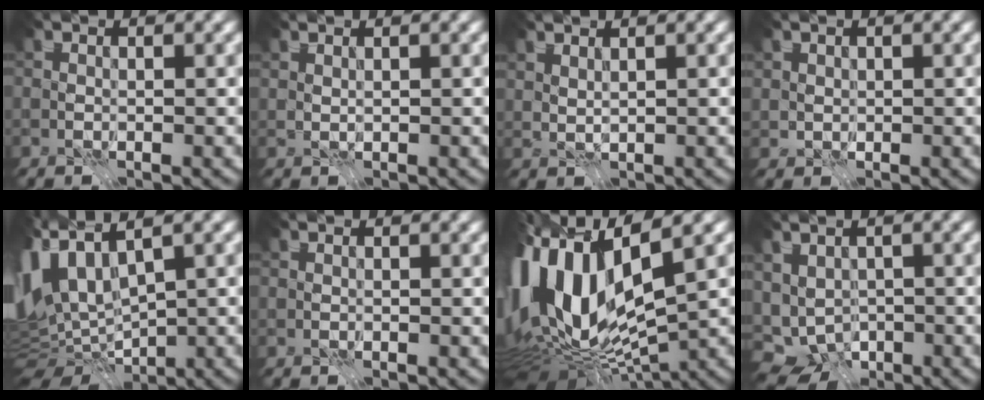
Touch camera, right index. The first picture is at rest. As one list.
[{"total": 0.7, "force": [0.6, -0.5, -0.1], "torque": [-0.001, 0.000, 0.013]}, {"total": 1.1, "force": [1.1, -0.4, 0.2], "torque": [-0.005, -0.004, 0.023]}, {"total": 1.0, "force": [0.7, 0.7, 0.0], "torque": [-0.002, -0.001, 0.018]}, {"total": 10.9, "force": [1.2, 5.1, 9.6], "torque": [-0.213, -0.003, 0.044]}, {"total": 0.0}, {"total": 14.8, "force": [0.8, 6.7, 13.1], "torque": [-0.282, 0.009, 0.019]}, {"total": 5.3, "force": [-1.6, 4.0, 3.0], "torque": [-0.056, -0.008, -0.017]}]